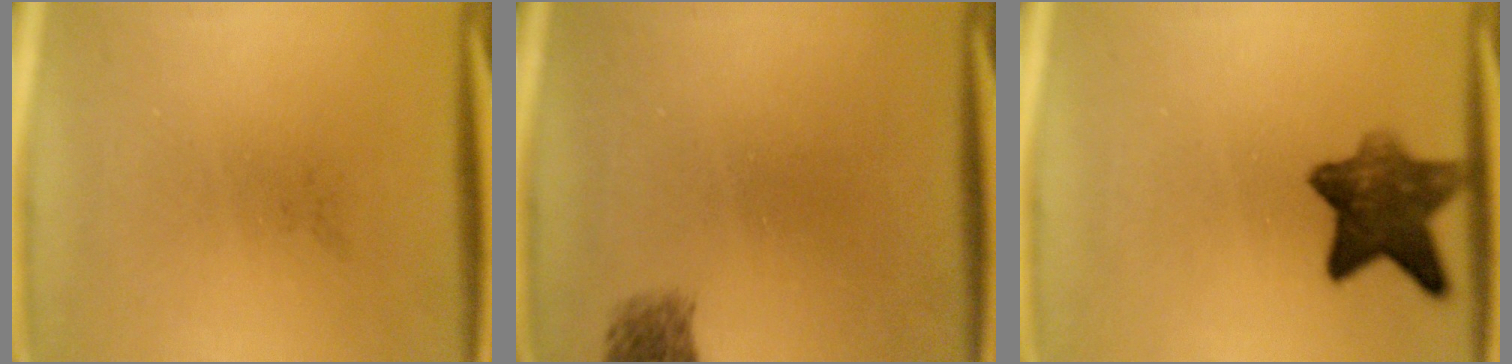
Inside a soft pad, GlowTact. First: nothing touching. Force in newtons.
{"total": 1.9}
{"total": 8.5}